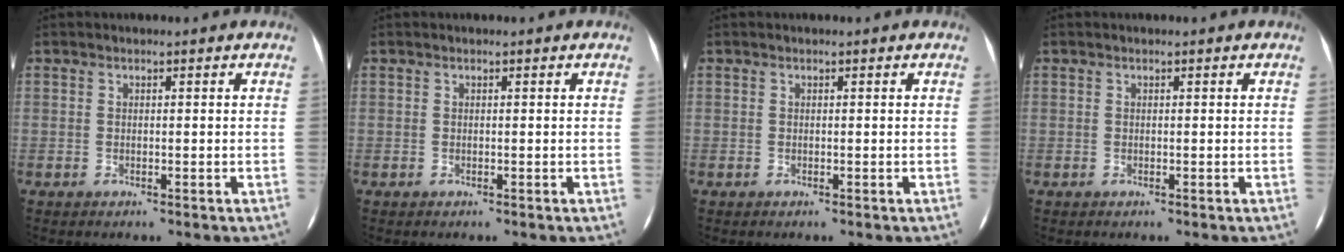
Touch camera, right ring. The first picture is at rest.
{"total": 0.0}
{"total": 0.0}
{"total": 0.0}